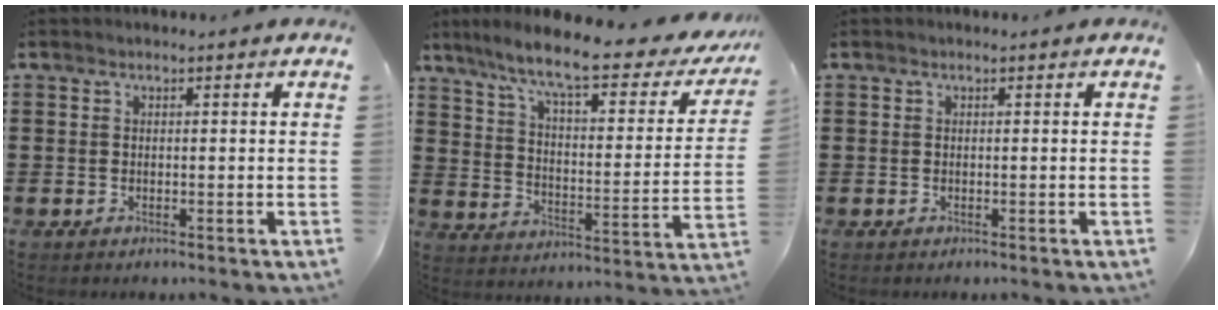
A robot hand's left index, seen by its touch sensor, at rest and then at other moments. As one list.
[{"total": 9.8, "force": [7.8, 0.5, 5.9], "torque": [-0.135, -0.049, 0.125]}, {"total": 0.0}]